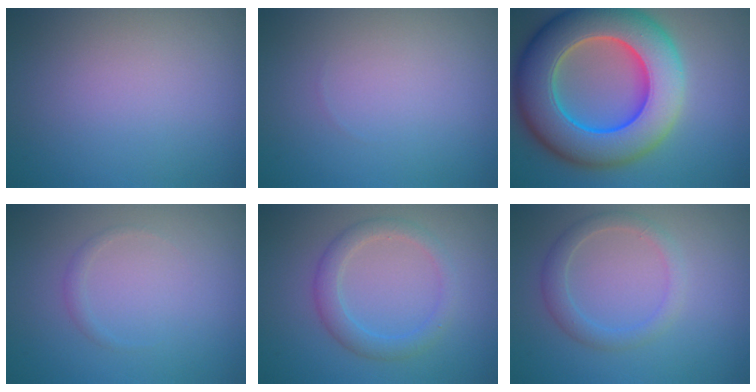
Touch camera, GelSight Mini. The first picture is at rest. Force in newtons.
{"total": 0.0}
{"total": 13.3, "press": 13.1, "slide": 2.1}
{"total": 0.8, "press": 0.8, "slide": 0.0}
{"total": 2.7, "press": 2.7, "slide": 0.1}
{"total": 2.3, "press": 2.3, "slide": 0.0}